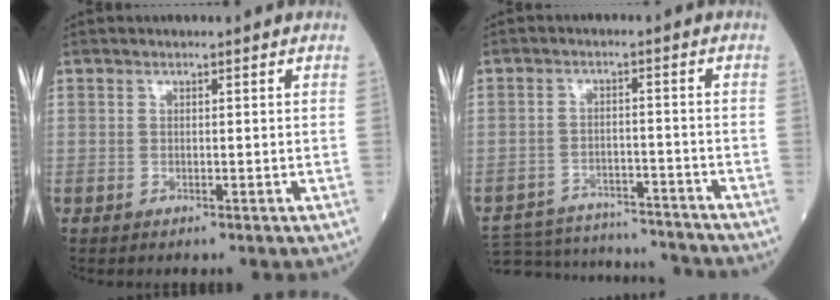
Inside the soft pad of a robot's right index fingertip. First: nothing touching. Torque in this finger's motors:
{"motor_torque": [-1.58, 0.04, -1.06, -0.21]}